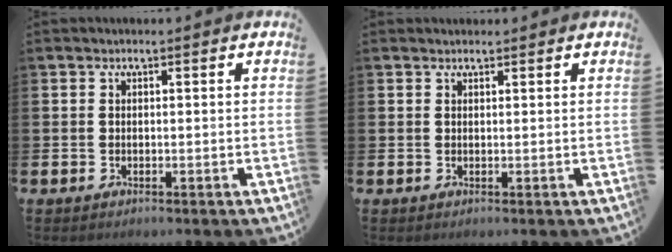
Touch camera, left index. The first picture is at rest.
{"total": 0.9, "force": [0.8, 0.3, 0.1], "torque": [0.007, -0.001, 0.013]}